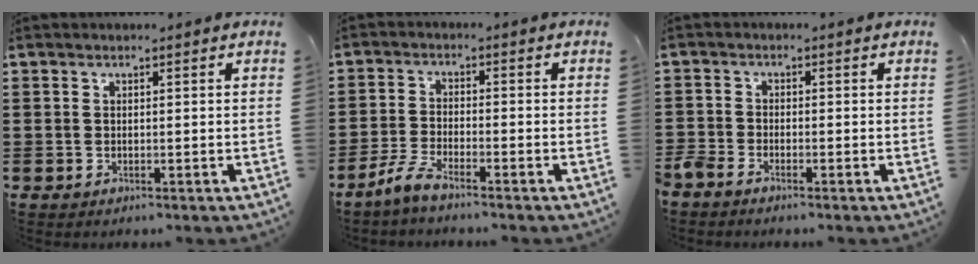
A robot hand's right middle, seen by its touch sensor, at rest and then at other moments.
{"total": 4.0, "force": [-3.2, 0.4, 2.3], "torque": [-0.067, -0.006, -0.068]}
{"total": 2.0, "force": [-1.9, 0.6, 0.5], "torque": [-0.027, -0.003, -0.043]}